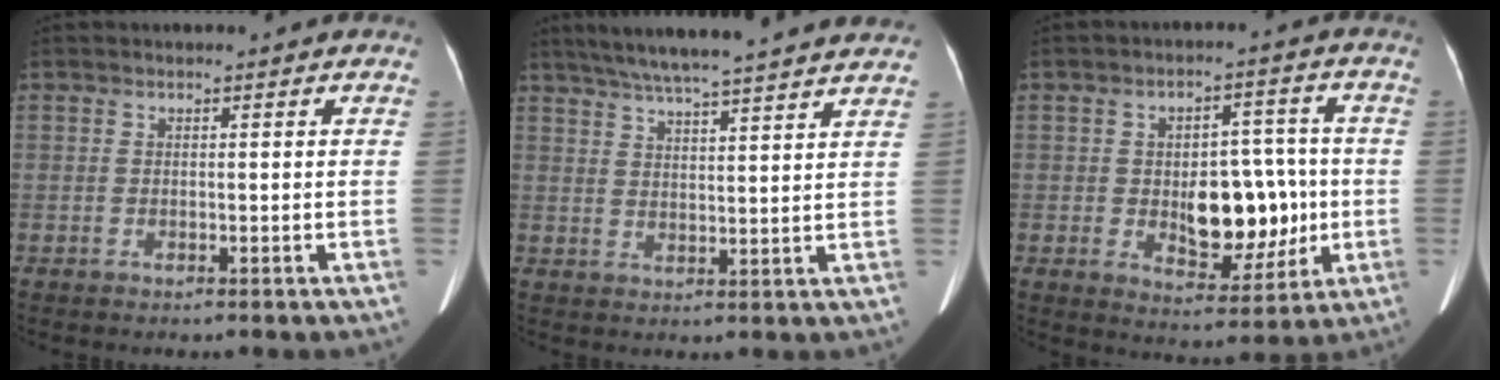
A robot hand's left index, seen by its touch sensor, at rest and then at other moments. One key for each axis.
{"total": 19.0, "fx": 16.8, "fy": 0.2, "fz": 9.0, "tx": -0.150, "ty": 0.020, "tz": 0.225}
{"total": 10.8, "fx": -1.1, "fy": 5.8, "fz": 9.1, "tx": -0.126, "ty": 0.012, "tz": -0.006}